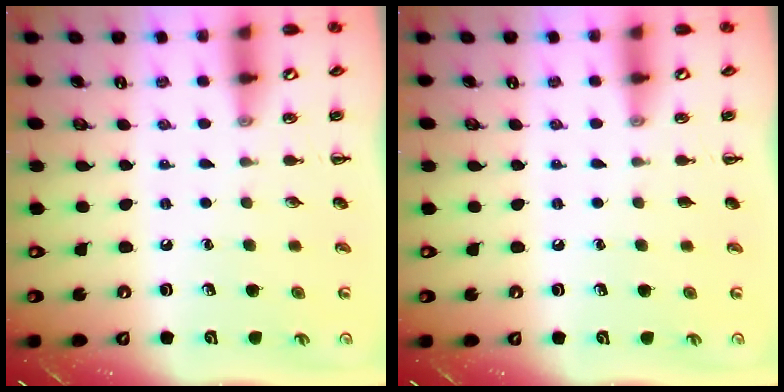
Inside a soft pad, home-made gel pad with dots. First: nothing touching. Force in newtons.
{"total": 0.0}